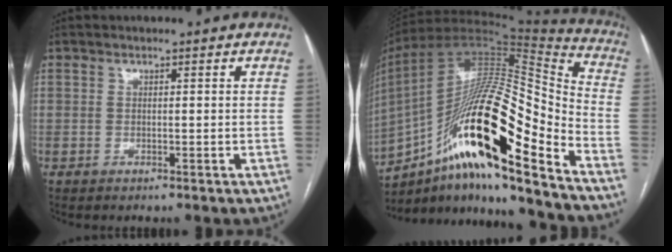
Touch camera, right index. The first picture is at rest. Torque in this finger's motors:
{"motor_torque": [1.23, -0.90, 0.81, 0.21]}